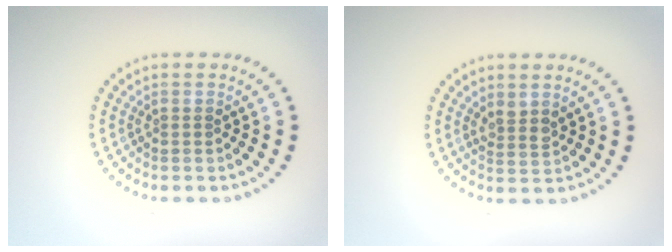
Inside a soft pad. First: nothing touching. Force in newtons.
{"total": 1.4, "press": 1.1, "slide": 0.9}